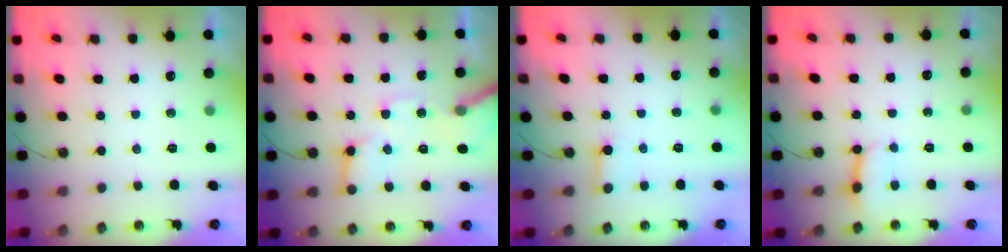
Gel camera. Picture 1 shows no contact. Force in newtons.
{"total": 12.8, "press": 12.7, "slide": 1.8}
{"total": 3.1, "press": 3.1, "slide": 0.2}
{"total": 4.0, "press": 4.0, "slide": 0.3}